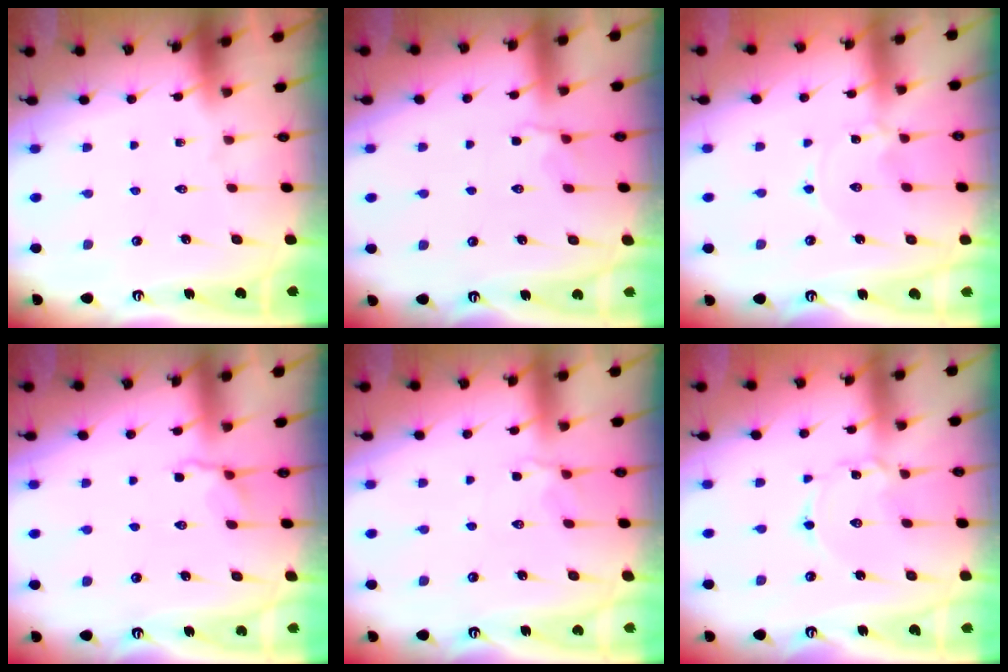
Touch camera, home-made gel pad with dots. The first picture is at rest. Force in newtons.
{"total": 3.0, "press": 2.5, "slide": 1.6}
{"total": 0.0}
{"total": 2.5, "press": 1.9, "slide": 1.6}
{"total": 1.9, "press": 1.5, "slide": 1.1}
{"total": 1.8, "press": 1.8, "slide": 0.1}